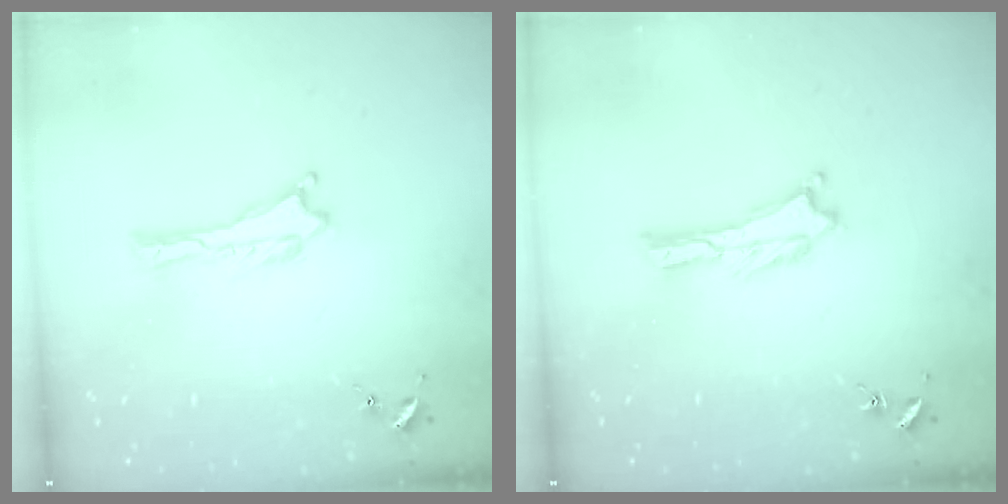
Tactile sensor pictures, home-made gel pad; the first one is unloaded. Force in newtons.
{"total": 0.6, "press": 0.6, "slide": 0.2}